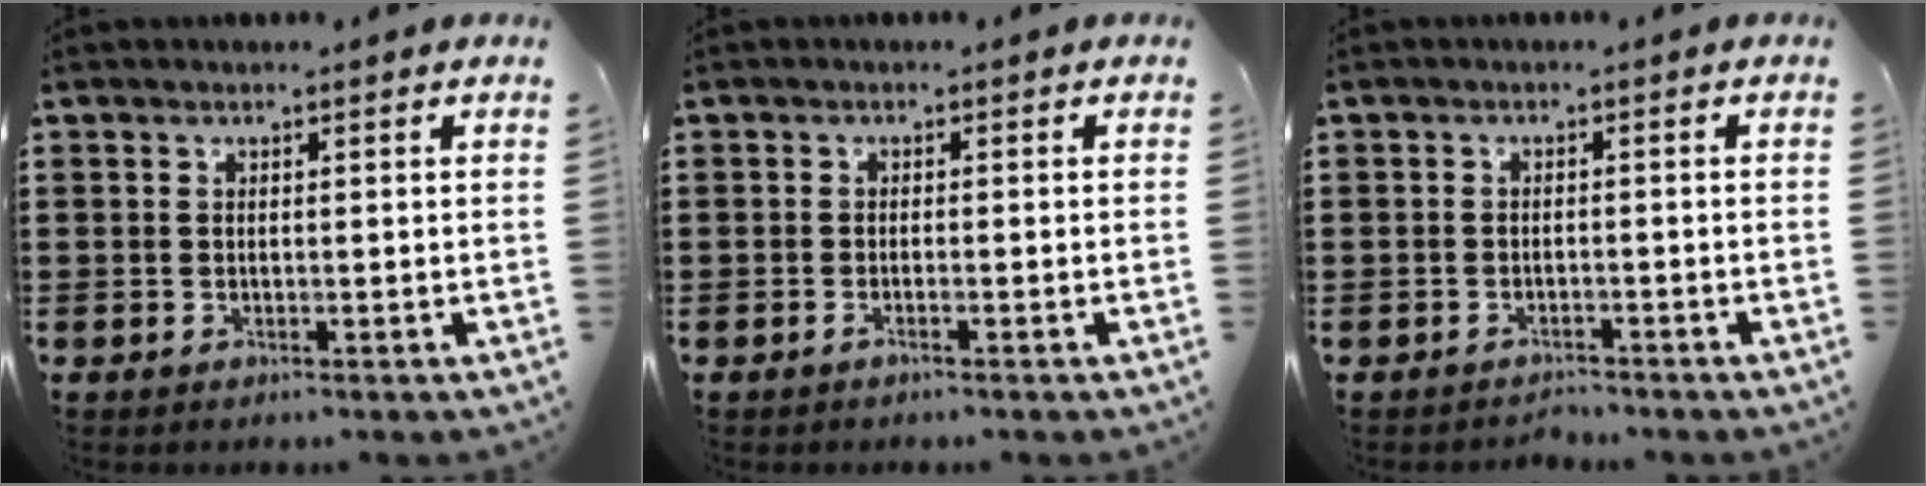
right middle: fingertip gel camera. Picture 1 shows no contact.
{"total": 0.8, "force": [-0.7, 0.0, 0.5], "torque": [-0.010, -0.002, -0.013]}
{"total": 1.8, "force": [-1.8, 0.4, -0.3], "torque": [-0.001, 0.000, -0.041]}